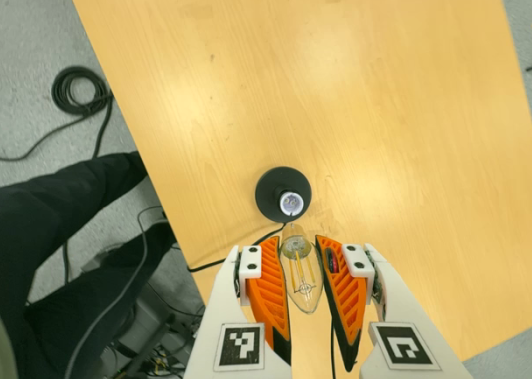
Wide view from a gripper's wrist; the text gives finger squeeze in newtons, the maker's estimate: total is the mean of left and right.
{"total": 21.2, "left": 22.5, "right": 20.0}